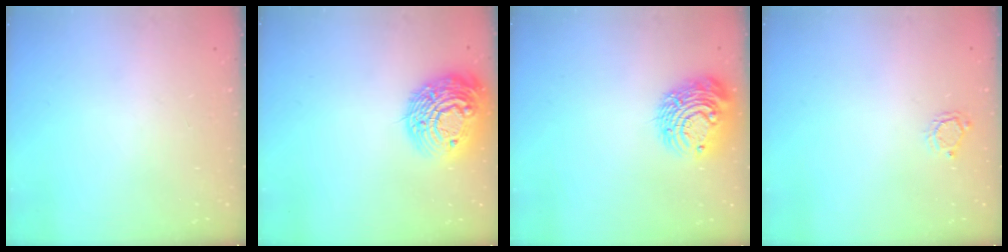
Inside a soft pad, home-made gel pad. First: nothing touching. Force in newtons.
{"total": 18.5, "press": 18.4, "slide": 1.5}
{"total": 11.9, "press": 11.8, "slide": 1.1}
{"total": 3.8, "press": 3.8, "slide": 0.4}